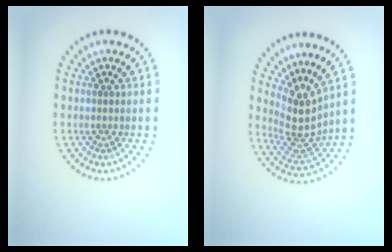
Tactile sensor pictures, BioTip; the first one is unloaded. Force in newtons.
{"total": 3.9, "press": 3.0, "slide": 2.5}